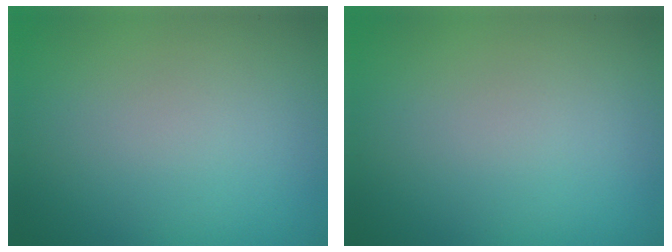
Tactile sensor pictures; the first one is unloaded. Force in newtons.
{"total": 0.0}